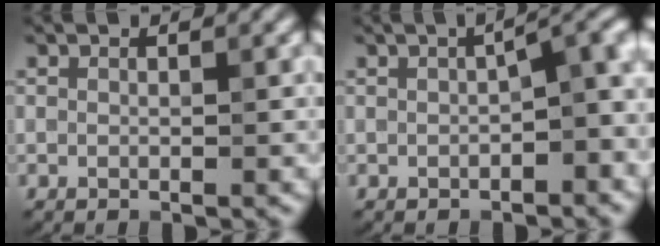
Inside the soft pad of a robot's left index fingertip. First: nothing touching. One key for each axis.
{"total": 4.2, "fx": -0.5, "fy": 1.4, "fz": 4.0, "tx": -0.043, "ty": 0.013, "tz": -0.010}